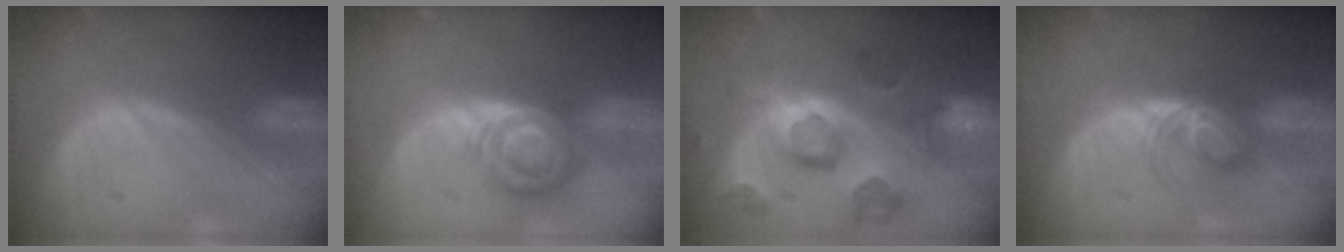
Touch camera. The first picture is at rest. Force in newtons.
{"total": 6.6, "press": 6.6, "slide": 0.2}
{"total": 11.4, "press": 10.1, "slide": 5.2}
{"total": 5.9, "press": 5.0, "slide": 3.1}